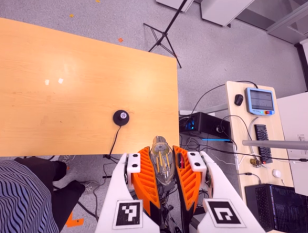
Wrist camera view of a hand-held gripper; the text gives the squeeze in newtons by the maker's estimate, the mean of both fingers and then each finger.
{"total": 20.4, "left": 24.9, "right": 16.0}